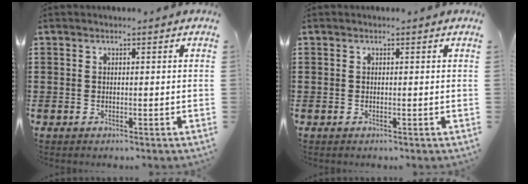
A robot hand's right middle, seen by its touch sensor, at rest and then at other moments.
{"total": 0.0}